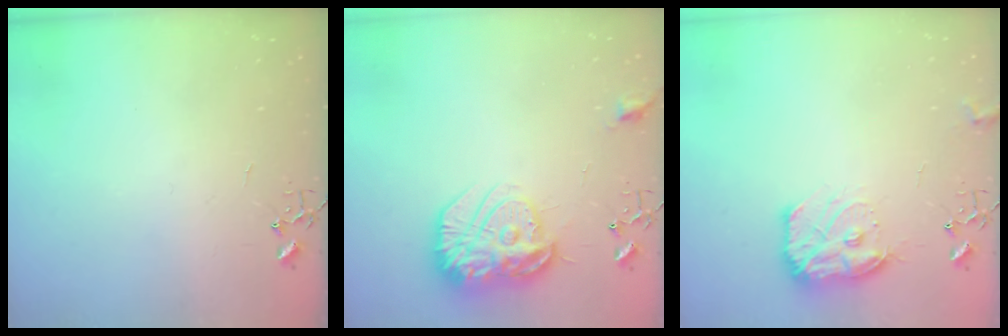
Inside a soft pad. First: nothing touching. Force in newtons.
{"total": 18.0, "press": 17.9, "slide": 1.6}
{"total": 12.6, "press": 12.6, "slide": 0.6}